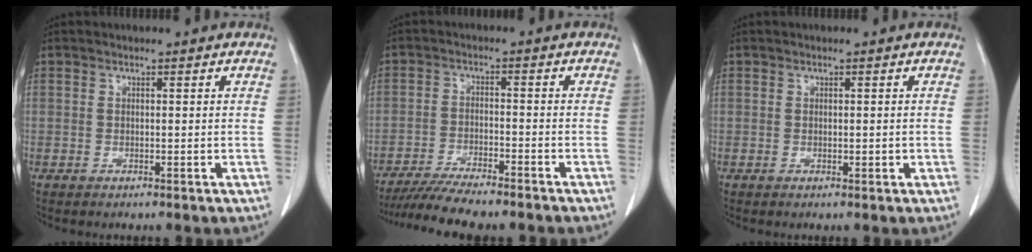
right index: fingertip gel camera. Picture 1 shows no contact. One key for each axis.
{"total": 10.3, "fx": -9.0, "fy": 0.8, "fz": 4.9, "tx": -0.076, "ty": -0.019, "tz": -0.142}
{"total": 0.8, "fx": 0.0, "fy": 0.5, "fz": 0.6, "tx": -0.008, "ty": 0.000, "tz": 0.004}